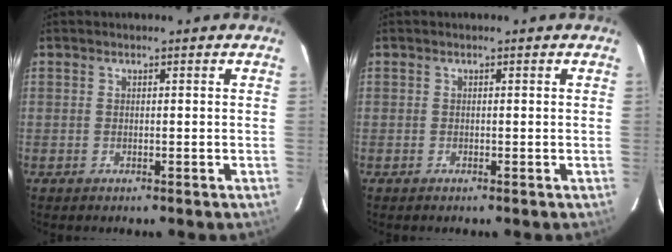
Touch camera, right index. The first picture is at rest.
{"total": 0.0}